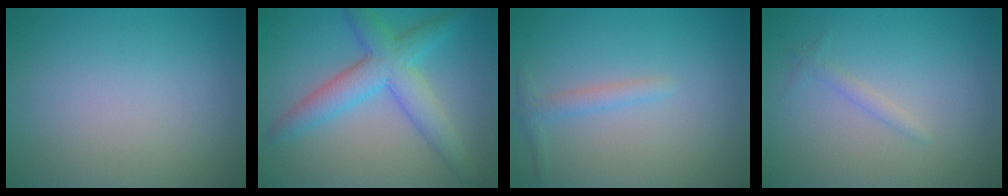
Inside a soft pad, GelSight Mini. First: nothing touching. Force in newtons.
{"total": 5.6, "press": 5.6, "slide": 0.1}
{"total": 1.4, "press": 1.4, "slide": 0.1}
{"total": 1.0, "press": 1.0, "slide": 0.0}